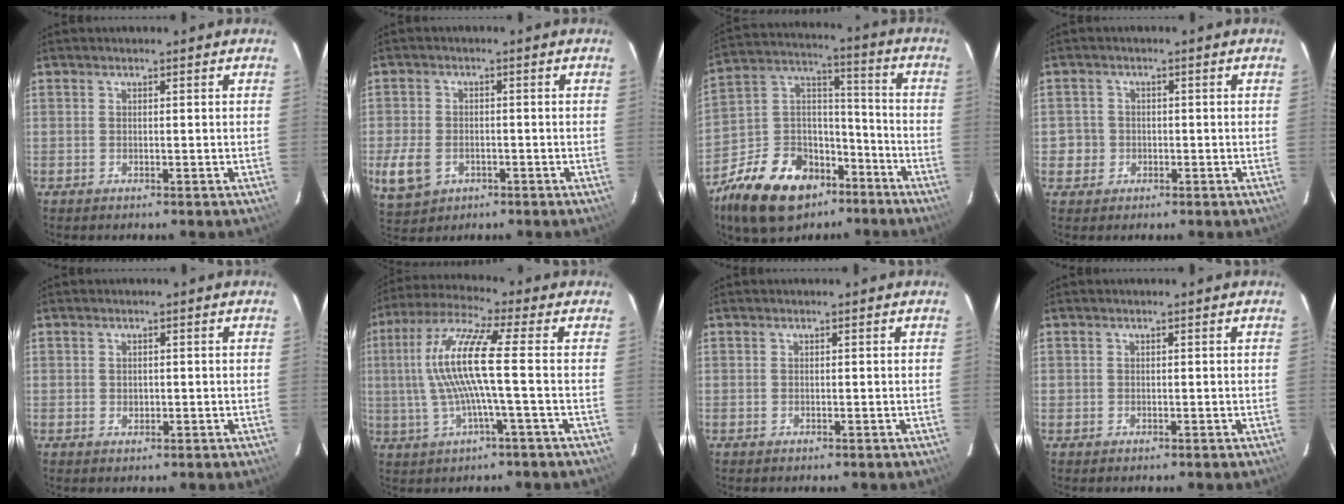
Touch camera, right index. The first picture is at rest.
{"total": 7.9, "force": [-2.7, 6.1, 4.3], "torque": [-0.114, -0.005, -0.042]}
{"total": 21.8, "force": [-13.6, 13.4, 10.6], "torque": [-0.234, 0.048, -0.213]}
{"total": 3.5, "force": [-0.9, 3.4, 0.3], "torque": [-0.005, 0.015, -0.014]}
{"total": 1.1, "force": [0.0, 1.0, 0.4], "torque": [-0.003, 0.002, 0.001]}
{"total": 11.9, "force": [-0.2, 0.0, 11.9], "torque": [-0.238, 0.007, -0.005]}
{"total": 0.0}
{"total": 0.6, "force": [-0.2, 0.6, 0.0], "torque": [0.000, 0.000, -0.003]}